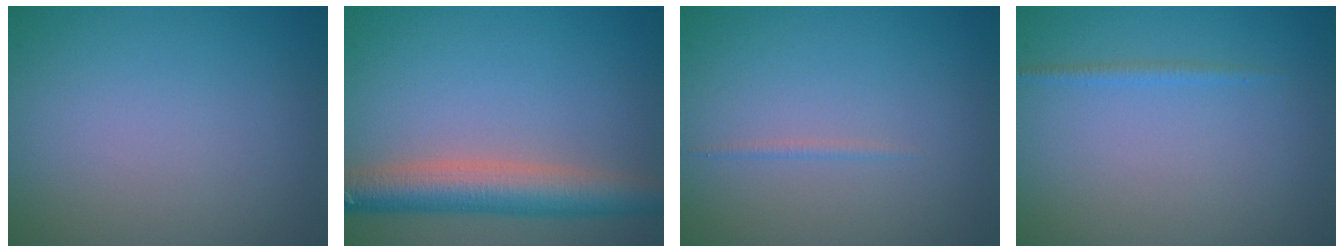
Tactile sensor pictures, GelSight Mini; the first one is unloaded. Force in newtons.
{"total": 5.9, "press": 5.9, "slide": 0.4}
{"total": 0.5, "press": 0.5, "slide": 0.0}
{"total": 0.8, "press": 0.8, "slide": 0.1}